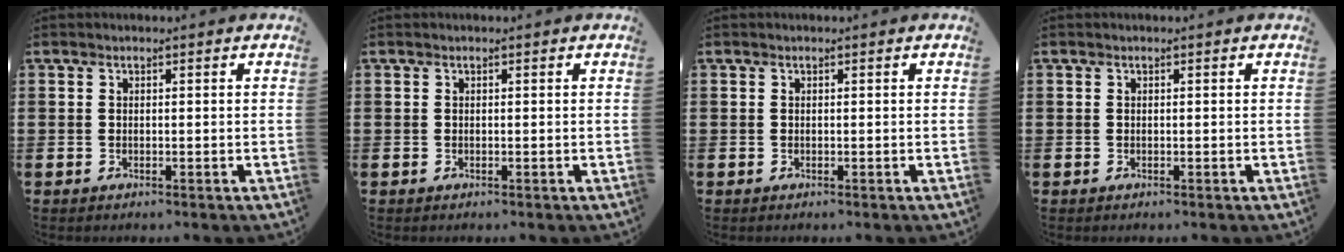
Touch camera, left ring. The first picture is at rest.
{"total": 0.0}
{"total": 0.0}
{"total": 0.0}